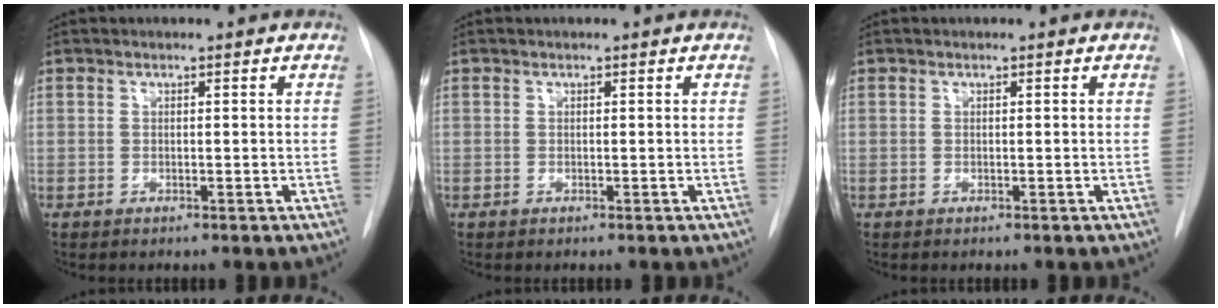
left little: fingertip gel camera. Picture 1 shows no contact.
{"total": 0.0}
{"total": 0.0}